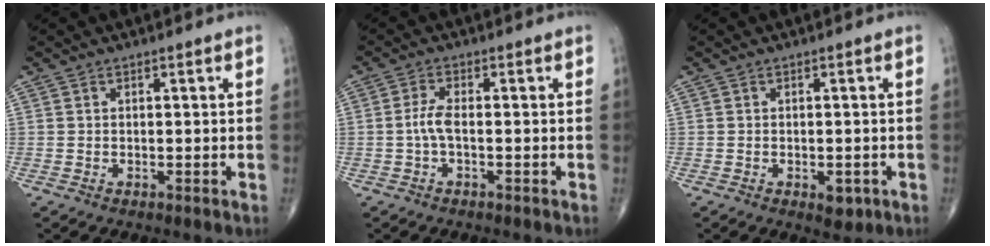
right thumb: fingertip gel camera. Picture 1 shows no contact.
{"total": 3.0, "force": [-0.6, 0.9, 2.8], "torque": [-0.066, 0.003, -0.014]}
{"total": 2.9, "force": [-1.1, 1.6, 2.2], "torque": [-0.016, 0.004, -0.006]}